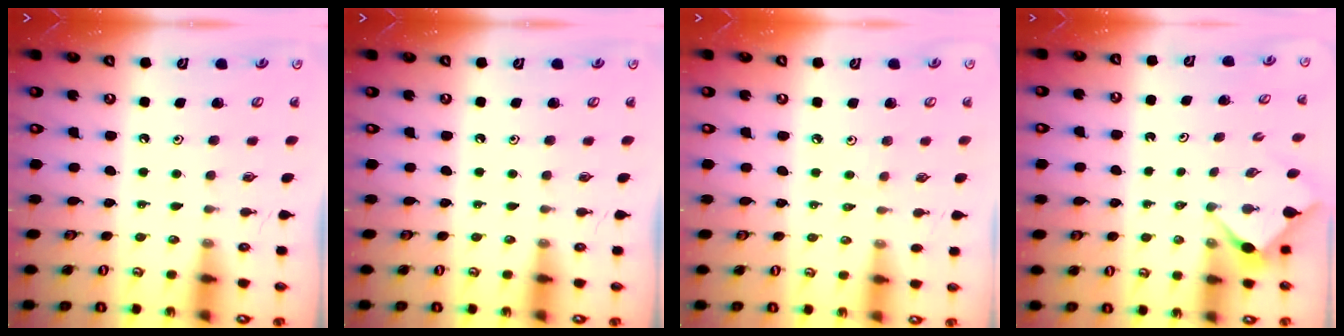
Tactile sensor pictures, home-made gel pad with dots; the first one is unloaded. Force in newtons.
{"total": 0.0}
{"total": 2.2, "press": 2.1, "slide": 0.6}
{"total": 2.9, "press": 2.9, "slide": 0.3}